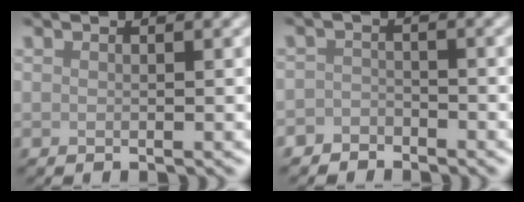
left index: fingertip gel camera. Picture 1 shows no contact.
{"total": 1.8, "force": [-1.4, 1.0, -0.1], "torque": [0.006, 0.007, -0.031]}